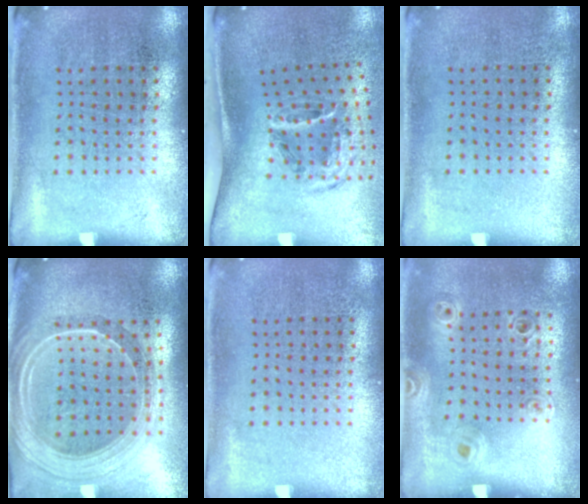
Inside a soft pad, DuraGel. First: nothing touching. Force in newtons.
{"total": 2.0, "press": 1.2, "slide": 1.5}
{"total": 0.0}
{"total": 2.3, "press": 2.0, "slide": 1.1}
{"total": 0.0}
{"total": 0.9, "press": 0.9, "slide": 0.1}